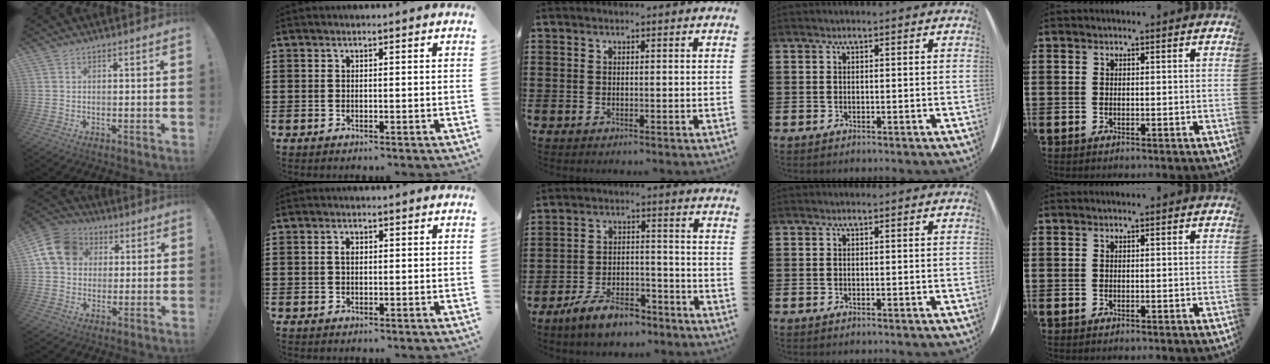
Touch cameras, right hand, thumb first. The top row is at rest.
{"thumb": {"total": 13.4, "force": [3.5, 10.9, 6.9], "torque": [-0.107, -0.001, 0.074]}, "index": {"total": 1.3, "force": [0.2, 0.8, 1.1], "torque": [-0.023, 0.005, 0.002]}, "middle": {"total": 7.3, "force": [-6.2, 2.1, 3.4], "torque": [-0.069, 0.010, -0.117]}}